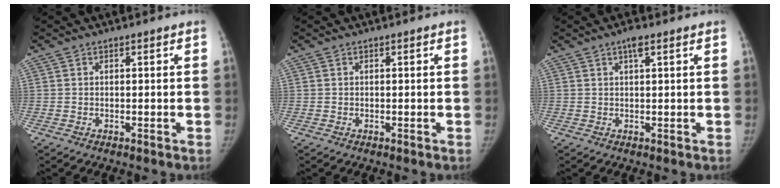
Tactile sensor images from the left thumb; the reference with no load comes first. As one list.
[{"total": 0.0}, {"total": 2.4, "force": [1.2, 0.2, 2.1], "torque": [-0.040, 0.001, 0.019]}]